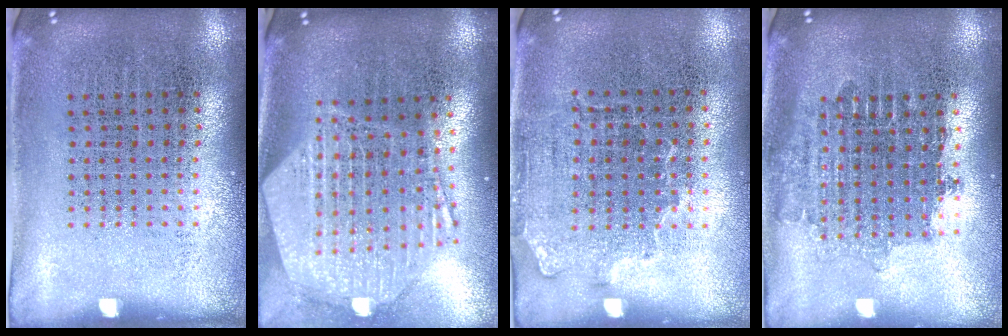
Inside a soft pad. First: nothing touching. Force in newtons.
{"total": 2.8, "press": 2.2, "slide": 1.7}
{"total": 1.4, "press": 1.1, "slide": 0.8}
{"total": 1.7, "press": 1.4, "slide": 1.0}